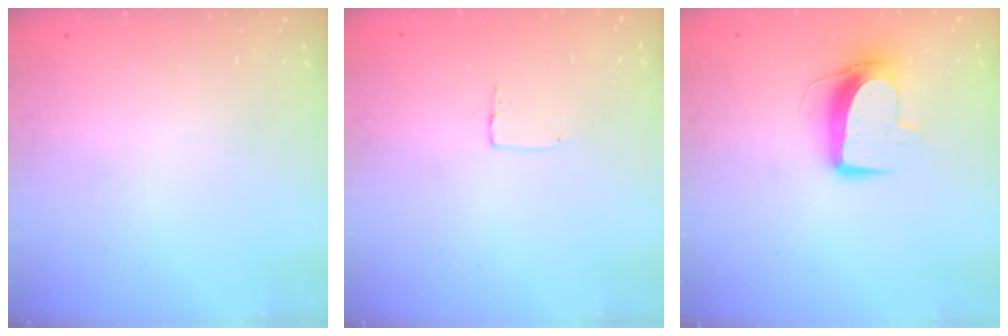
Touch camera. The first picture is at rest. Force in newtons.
{"total": 3.5, "press": 3.5, "slide": 0.2}
{"total": 10.0, "press": 9.9, "slide": 0.8}